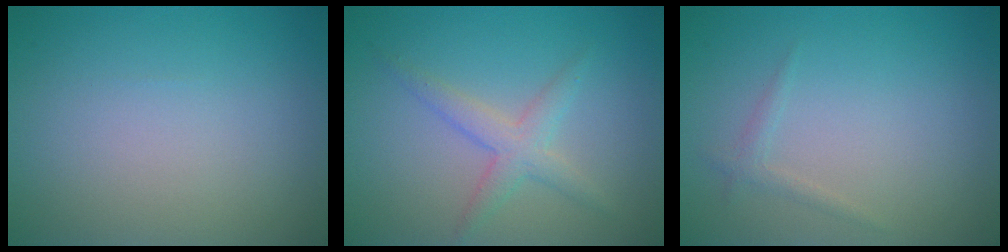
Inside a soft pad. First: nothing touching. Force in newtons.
{"total": 2.5, "press": 2.5, "slide": 0.2}
{"total": 0.9, "press": 0.9, "slide": 0.0}